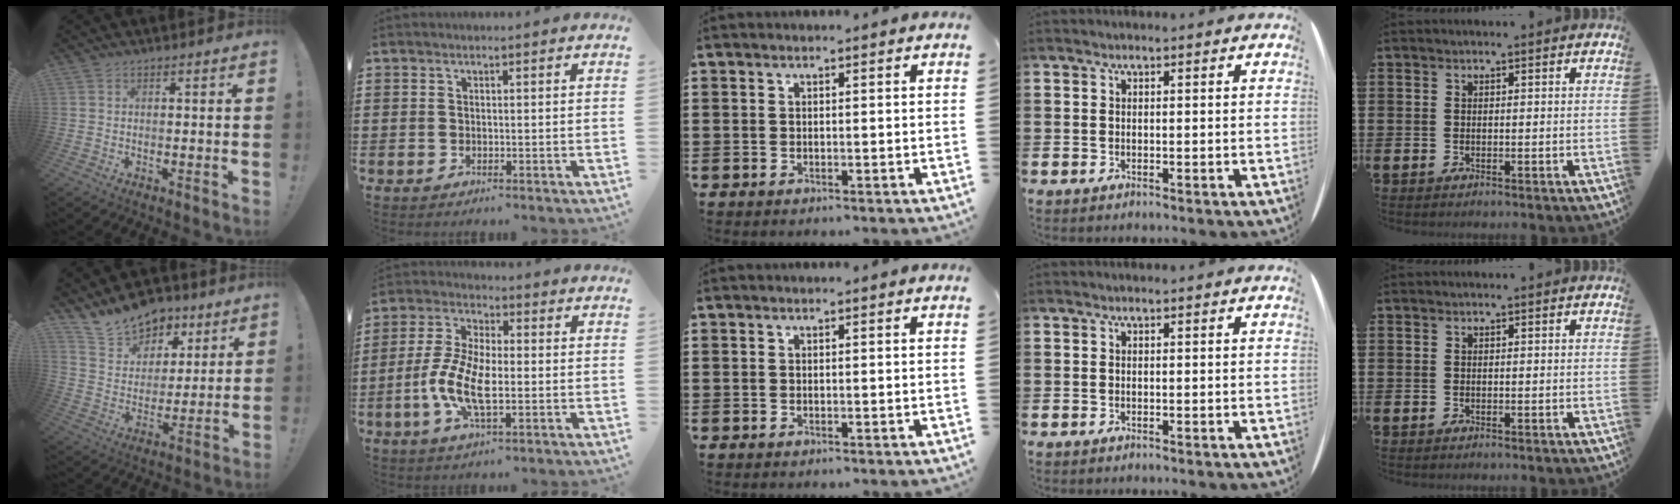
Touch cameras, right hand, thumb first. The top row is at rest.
{"thumb": {"total": 13.9, "force": [11.1, 7.9, 3.0], "torque": [-0.057, -0.081, 0.208]}, "index": {"total": 9.6, "force": [-2.5, 3.8, 8.5], "torque": [-0.196, -0.014, -0.051]}}